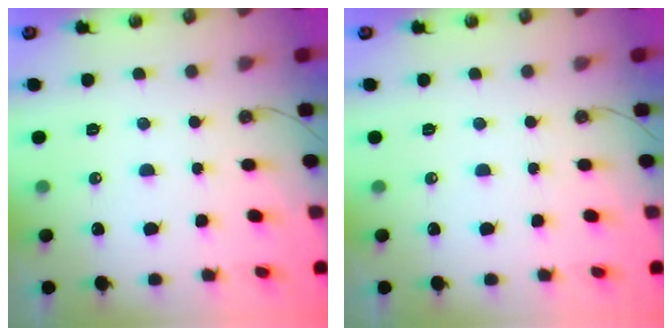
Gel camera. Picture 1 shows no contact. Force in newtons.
{"total": 0.0}